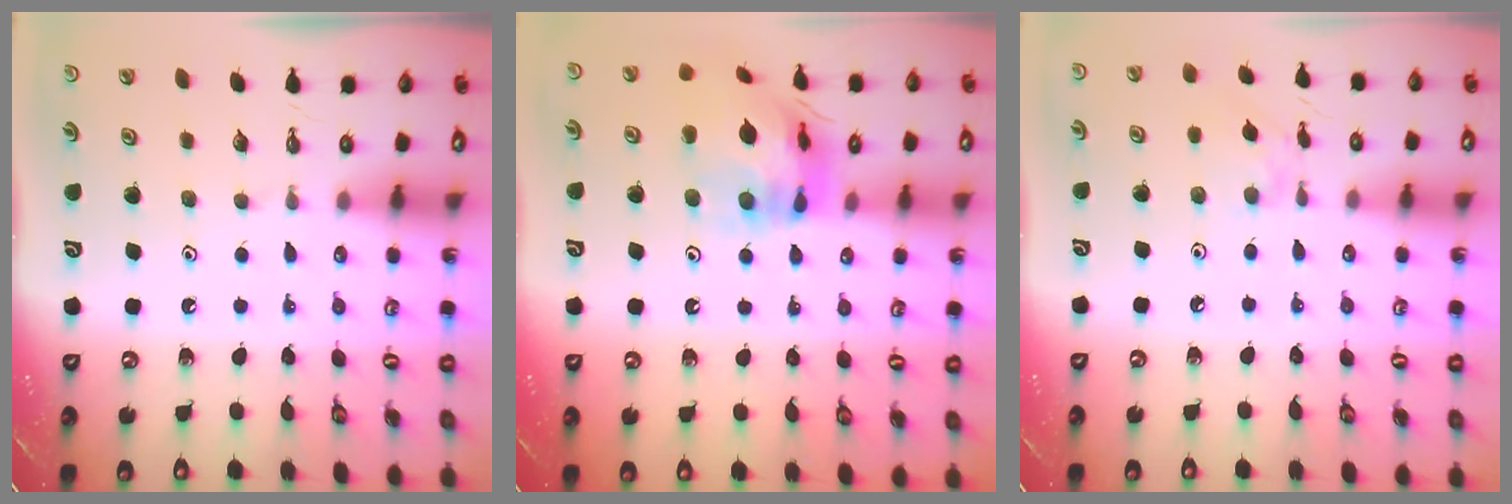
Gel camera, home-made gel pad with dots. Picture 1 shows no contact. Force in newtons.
{"total": 15.5, "press": 15.4, "slide": 2.1}
{"total": 4.7, "press": 4.7, "slide": 0.3}